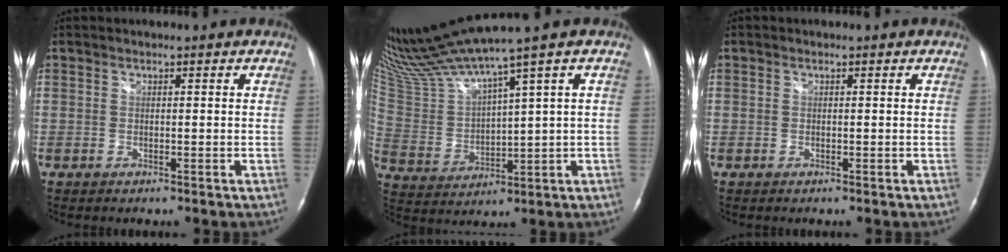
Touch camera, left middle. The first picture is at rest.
{"total": 12.4, "force": [10.6, -2.0, 6.1], "torque": [-0.136, -0.006, 0.218]}
{"total": 0.0}